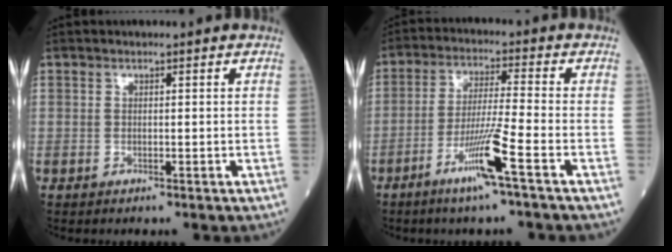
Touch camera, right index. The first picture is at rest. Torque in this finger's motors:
{"motor_torque": [1.19, -0.40, 0.54, 0.16]}